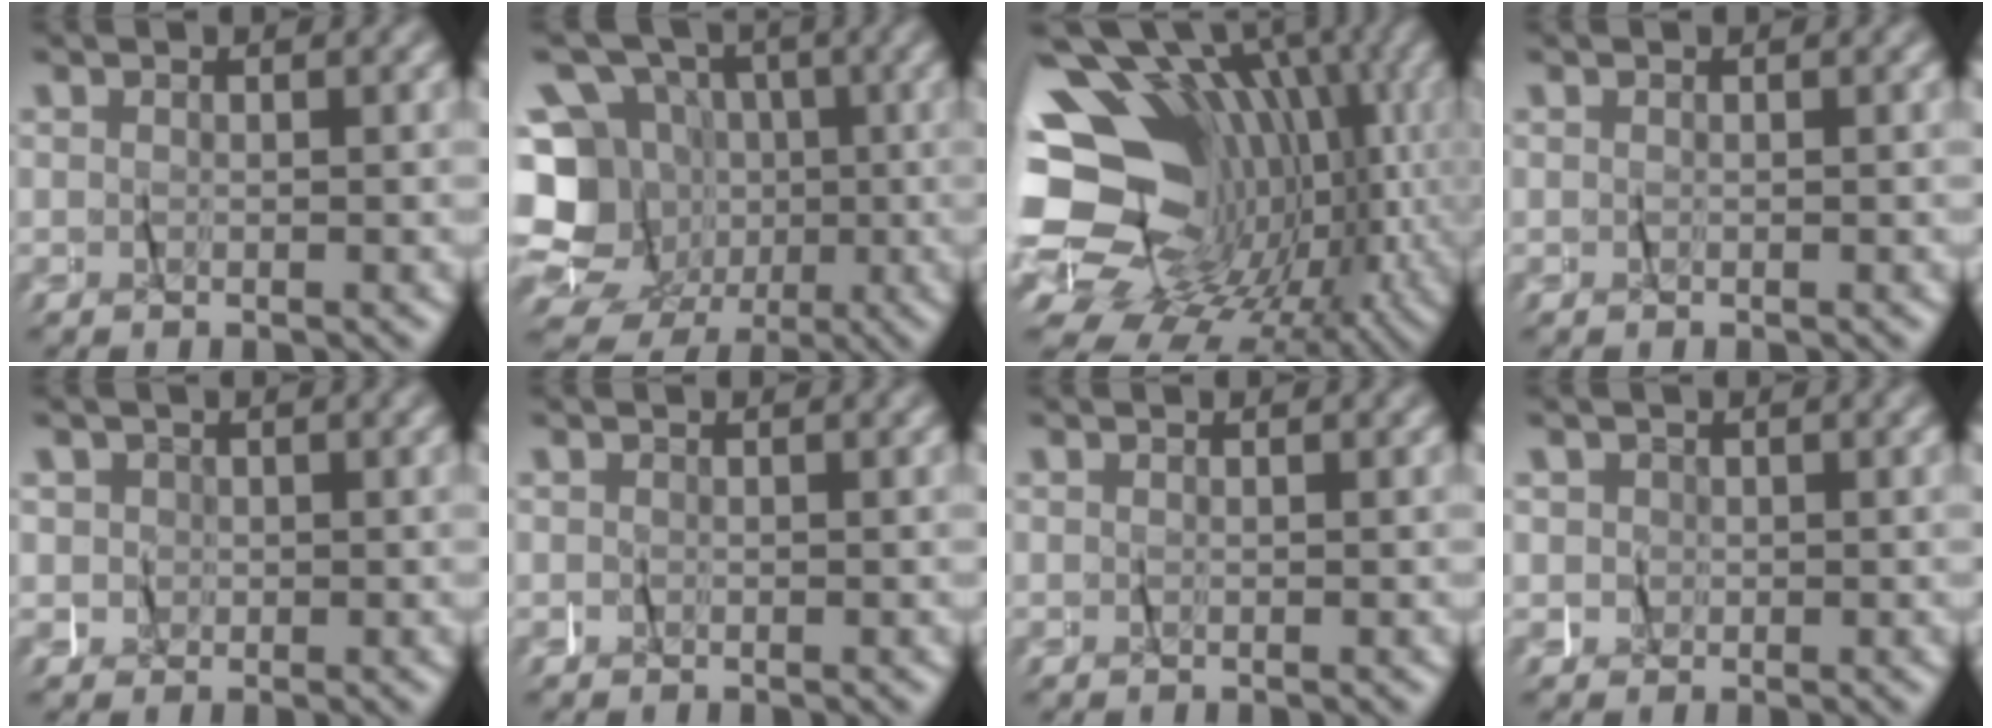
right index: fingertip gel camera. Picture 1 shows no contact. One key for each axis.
{"total": 12.3, "fx": -2.2, "fy": 10.2, "fz": 6.4, "tx": -0.131, "ty": -0.040, "tz": -0.036}
{"total": 22.9, "fx": -1.8, "fy": 15.7, "fz": 16.5, "tx": -0.282, "ty": -0.031, "tz": -0.027}
{"total": 0.0}
{"total": 2.2, "fx": 0.5, "fy": 2.2, "fz": 0.4, "tx": -0.020, "ty": -0.005, "tz": 0.011}
{"total": 0.0}
{"total": 0.0}
{"total": 1.5, "fx": 0.3, "fy": 1.4, "fz": 0.0, "tx": -0.007, "ty": -0.002, "tz": 0.007}